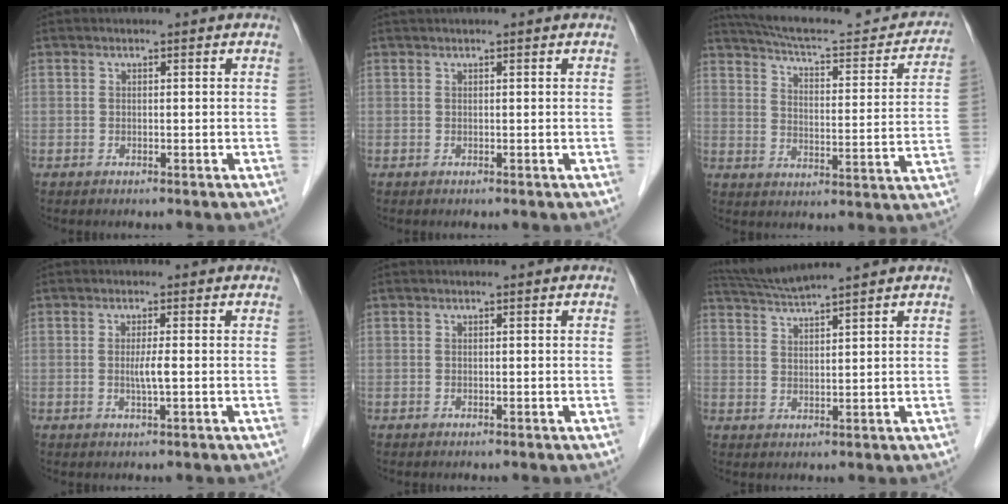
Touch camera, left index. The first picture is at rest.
{"total": 1.6, "force": [1.4, -0.1, 0.7], "torque": [-0.009, 0.026, 0.027]}
{"total": 22.0, "force": [19.9, 4.3, 8.3], "torque": [-0.120, -0.013, 0.256]}
{"total": 2.1, "force": [-0.3, -0.2, 2.1], "torque": [-0.044, -0.004, -0.006]}
{"total": 0.0}
{"total": 6.3, "force": [5.7, -1.6, 2.1], "torque": [-0.044, 0.013, 0.106]}